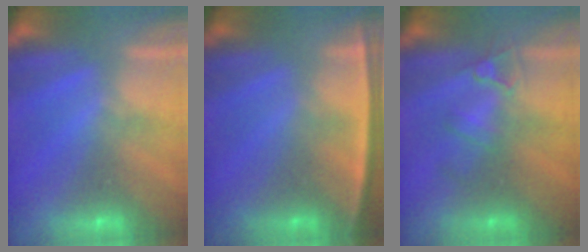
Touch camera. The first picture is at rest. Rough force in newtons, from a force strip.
{"total": 2.4}
{"total": 2.4}